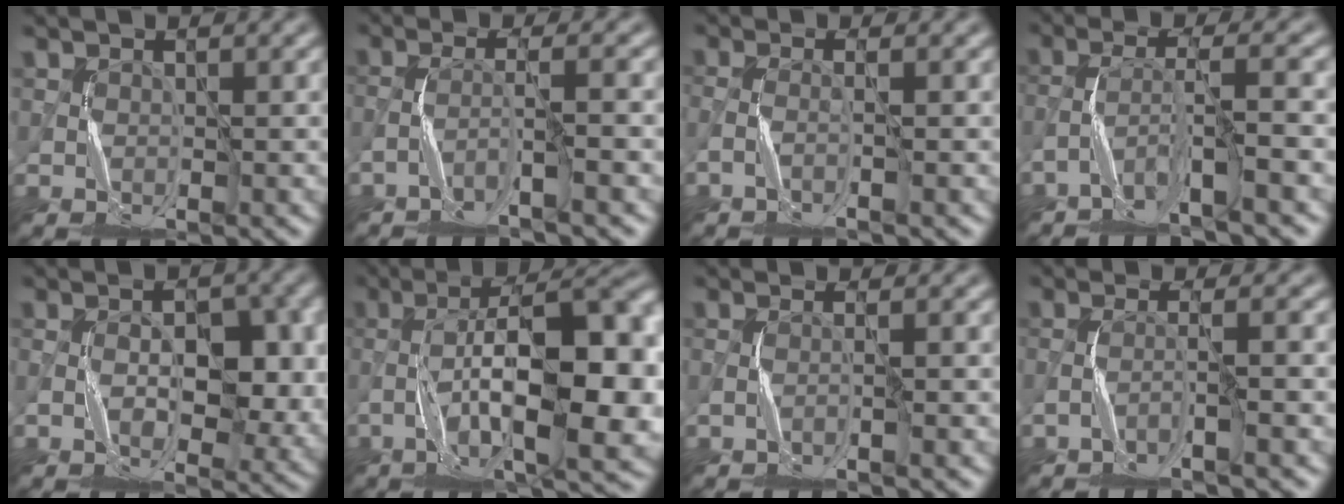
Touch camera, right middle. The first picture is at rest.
{"total": 3.6, "force": [-2.2, 0.2, 2.8], "torque": [-0.050, 0.011, -0.057]}
{"total": 1.7, "force": [-0.8, 0.2, 1.5], "torque": [-0.032, -0.001, -0.026]}
{"total": 5.7, "force": [-3.6, 0.4, 4.4], "torque": [-0.086, 0.006, -0.076]}
{"total": 5.9, "force": [-0.6, 2.9, 5.0], "torque": [-0.083, -0.001, -0.009]}
{"total": 15.0, "force": [-2.6, 5.2, 13.8], "torque": [-0.222, 0.016, -0.041]}
{"total": 1.5, "force": [-0.8, 0.1, 1.3], "torque": [-0.024, 0.004, -0.023]}
{"total": 2.9, "force": [-1.7, 0.2, 2.4], "torque": [-0.040, 0.008, -0.049]}